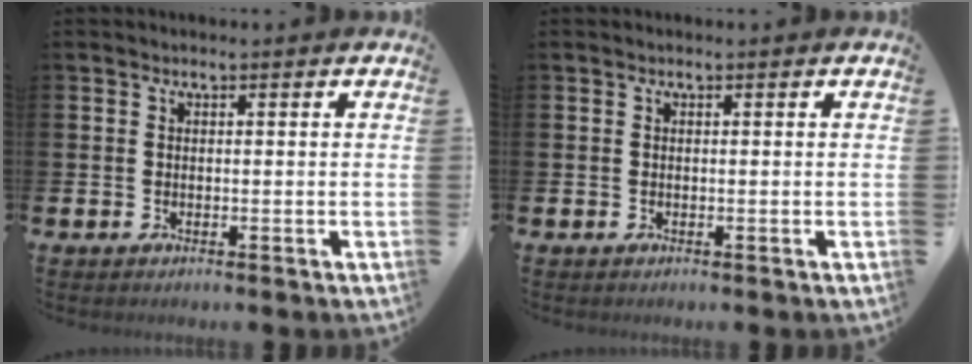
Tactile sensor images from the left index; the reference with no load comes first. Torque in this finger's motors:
{"motor_torque": [-0.04, 0.04, 0.00, -0.01]}